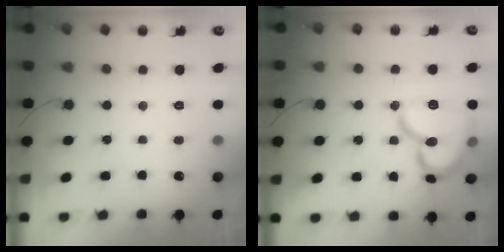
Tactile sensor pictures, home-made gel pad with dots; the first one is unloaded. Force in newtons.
{"total": 16.5, "press": 16.4, "slide": 1.8}